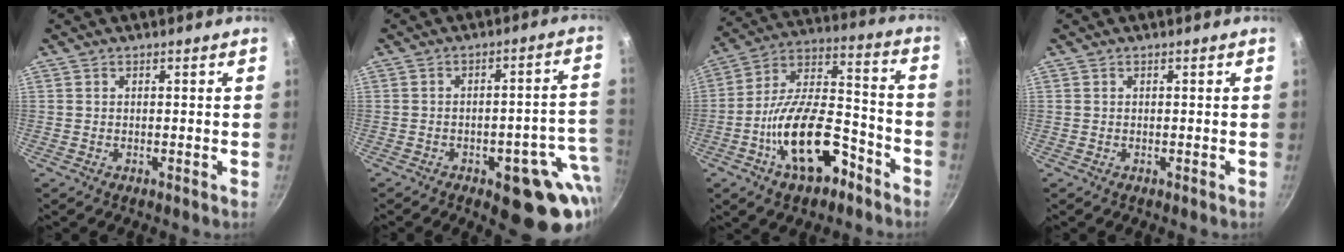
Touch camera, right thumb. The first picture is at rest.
{"total": 15.7, "force": [-4.6, 6.7, 13.5], "torque": [-0.112, 0.023, -0.055]}
{"total": 19.3, "force": [-8.9, 9.3, 14.3], "torque": [-0.216, 0.070, -0.154]}
{"total": 0.0}